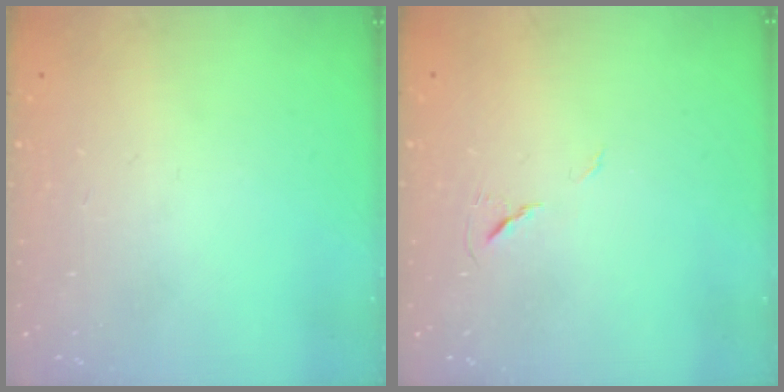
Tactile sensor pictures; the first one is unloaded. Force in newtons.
{"total": 5.1, "press": 4.7, "slide": 2.1}